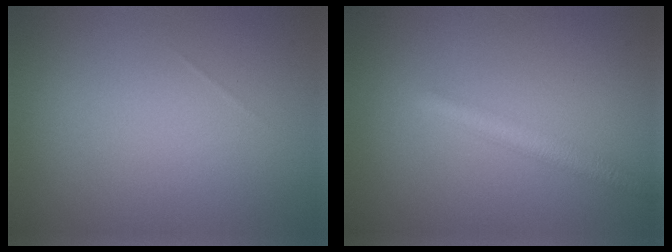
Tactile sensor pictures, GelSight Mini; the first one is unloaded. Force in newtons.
{"total": 2.5, "press": 2.5, "slide": 0.1}